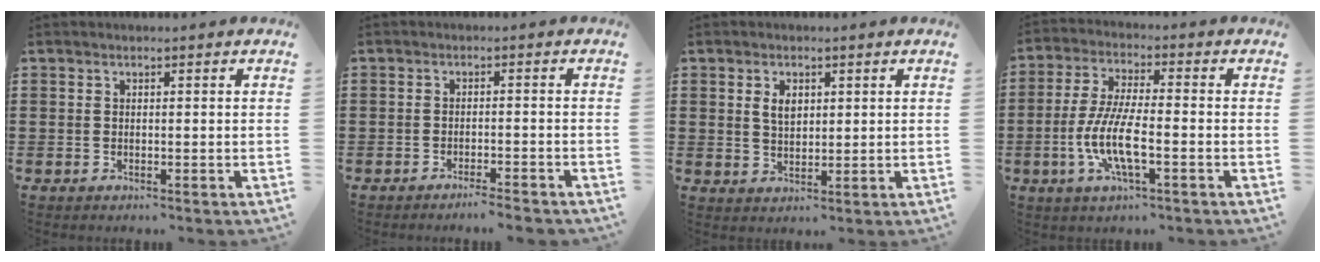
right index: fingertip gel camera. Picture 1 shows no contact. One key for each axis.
{"total": 2.3, "fx": -2.1, "fy": -0.2, "fz": 0.9, "tx": -0.016, "ty": 0.001, "tz": -0.041}
{"total": 3.1, "fx": 1.0, "fy": 1.9, "fz": 2.3, "tx": -0.042, "ty": 0.004, "tz": 0.016}
{"total": 8.5, "fx": -2.9, "fy": 2.1, "fz": 7.8, "tx": -0.176, "ty": -0.015, "tz": -0.062}